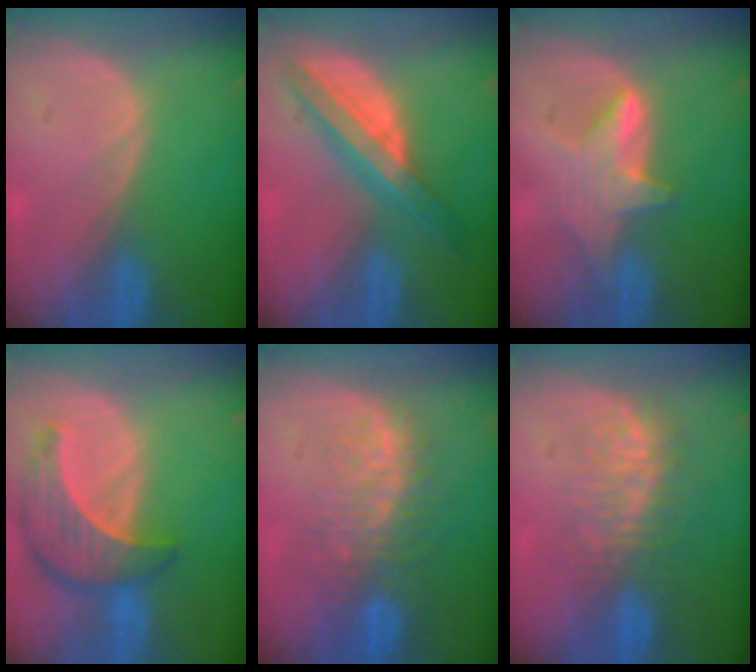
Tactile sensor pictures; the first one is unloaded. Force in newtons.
{"total": 7.5, "press": 7.5, "slide": 0.4}
{"total": 5.6, "press": 5.6, "slide": 0.4}
{"total": 8.7, "press": 7.9, "slide": 3.7}
{"total": 10.1, "press": 8.6, "slide": 5.3}
{"total": 7.9, "press": 7.5, "slide": 2.5}